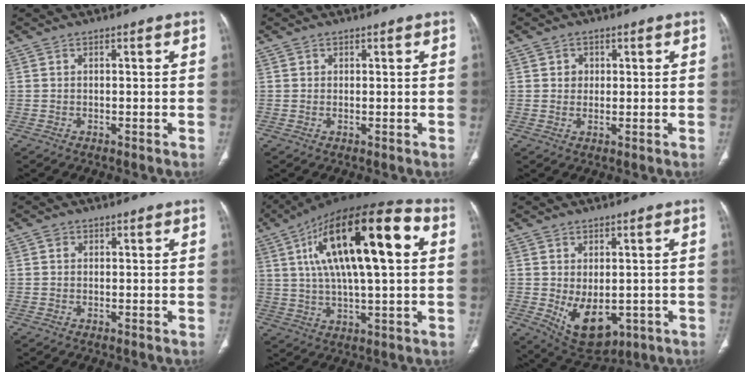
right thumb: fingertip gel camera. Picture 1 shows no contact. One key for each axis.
{"total": 0.6, "fx": 0.3, "fy": 0.5, "fz": 0.1, "tx": 0.003, "ty": -0.001, "tz": 0.004}
{"total": 2.4, "fx": 0.7, "fy": 2.1, "fz": 0.9, "tx": -0.002, "ty": -0.002, "tz": 0.013}
{"total": 0.8, "fx": 0.2, "fy": 0.7, "fz": 0.3, "tx": -0.002, "ty": 0.001, "tz": 0.003}
{"total": 25.1, "fx": 6.4, "fy": 8.5, "fz": 22.8, "tx": -0.383, "ty": 0.022, "tz": 0.098}
{"total": 10.2, "fx": -1.9, "fy": 6.3, "fz": 7.8, "tx": -0.104, "ty": -0.007, "tz": -0.004}